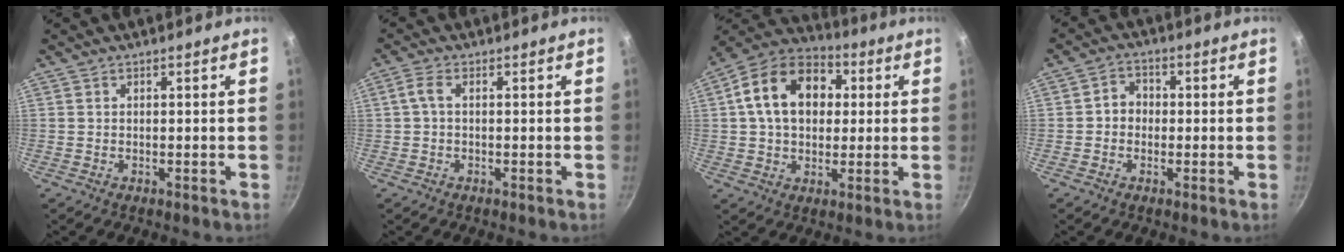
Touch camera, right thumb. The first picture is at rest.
{"total": 2.5, "force": [0.0, 1.2, 2.2], "torque": [-0.059, 0.011, -0.002]}
{"total": 16.5, "force": [3.1, 12.0, 11.0], "torque": [-0.156, 0.027, 0.036]}
{"total": 3.9, "force": [-0.4, 3.4, 1.8], "torque": [-0.003, 0.012, -0.014]}